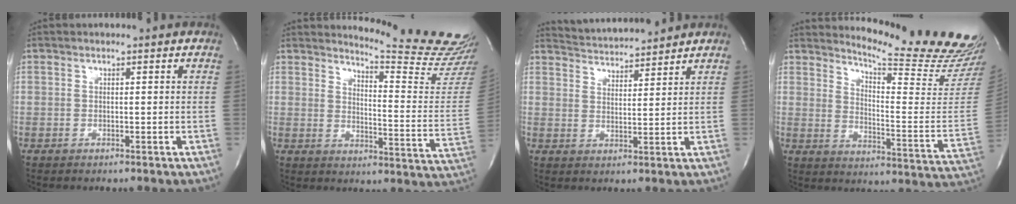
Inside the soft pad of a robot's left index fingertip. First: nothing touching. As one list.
[{"total": 16.1, "force": [15.6, -2.1, 3.4], "torque": [-0.057, -0.143, 0.180]}, {"total": 7.7, "force": [7.6, 0.1, 1.3], "torque": [-0.035, 0.016, 0.128]}, {"total": 20.0, "force": [19.0, -0.5, 6.2], "torque": [-0.101, -0.142, 0.232]}]